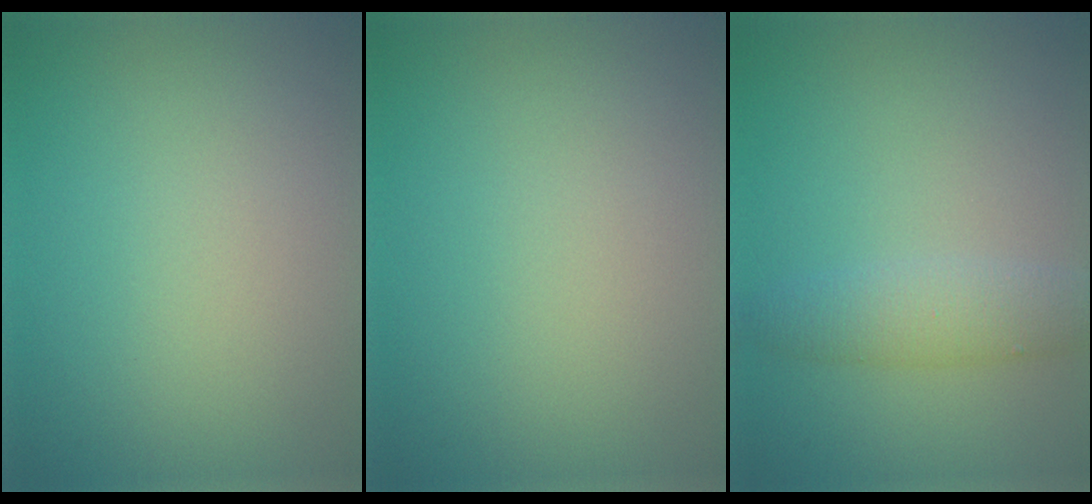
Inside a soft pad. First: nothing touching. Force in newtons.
{"total": 0.0}
{"total": 2.9, "press": 2.9, "slide": 0.0}